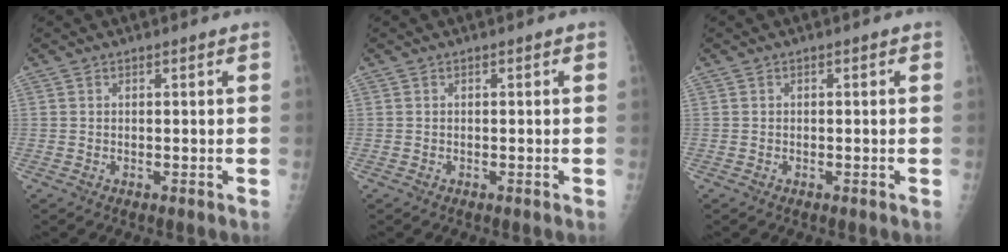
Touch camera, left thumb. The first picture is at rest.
{"total": 0.0}
{"total": 0.0}